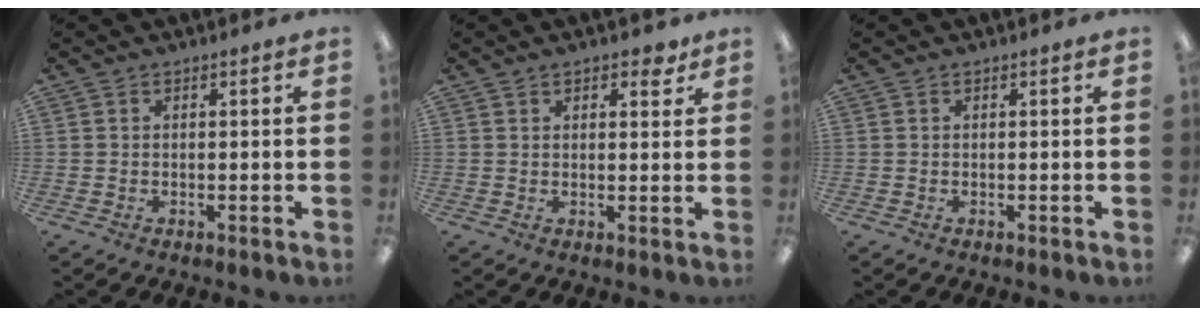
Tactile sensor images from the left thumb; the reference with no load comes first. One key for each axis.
{"total": 3.1, "fx": 2.2, "fy": 1.4, "fz": 1.6, "tx": -0.018, "ty": -0.005, "tz": 0.036}
{"total": 0.0}